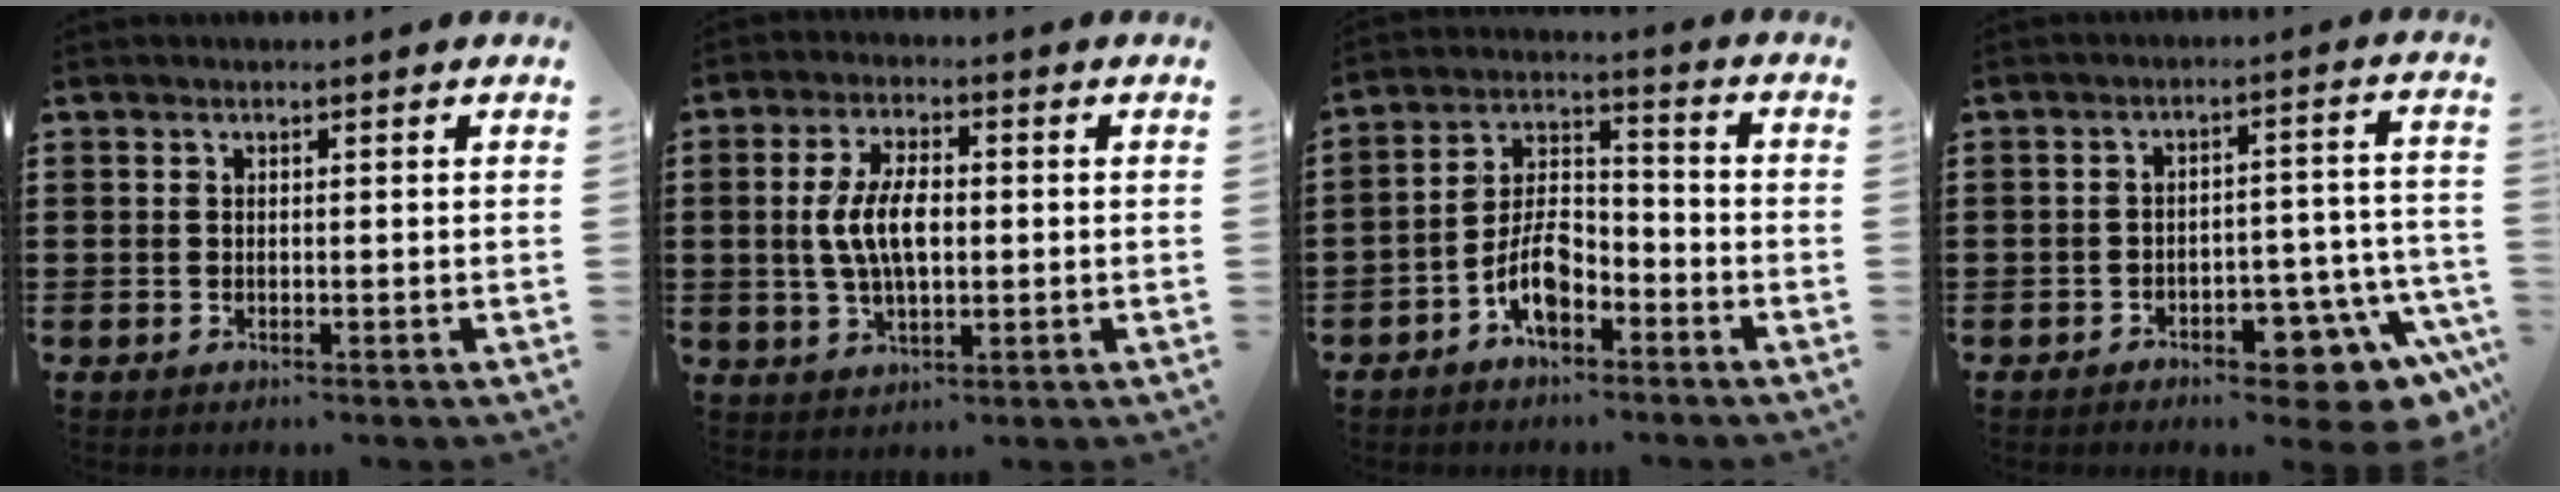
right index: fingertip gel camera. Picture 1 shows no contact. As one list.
[{"total": 7.2, "force": [0.1, 2.9, 6.5], "torque": [-0.141, 0.002, -0.004]}, {"total": 6.6, "force": [-3.9, 3.2, 4.2], "torque": [-0.089, 0.012, -0.075]}, {"total": 7.9, "force": [-6.1, 2.6, 4.3], "torque": [-0.048, 0.012, -0.109]}]